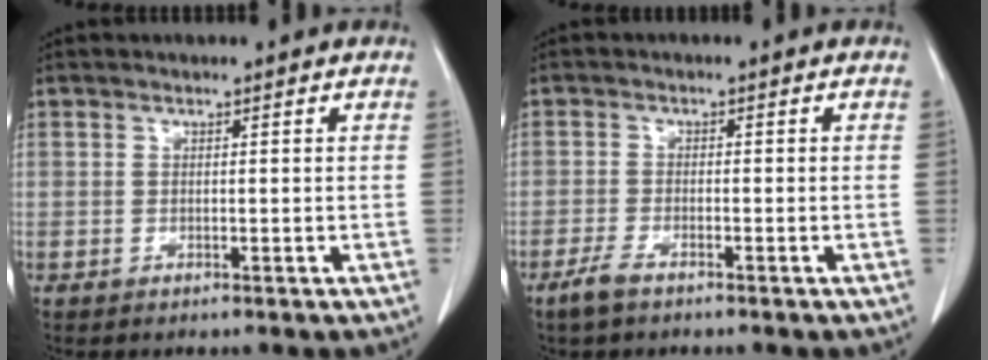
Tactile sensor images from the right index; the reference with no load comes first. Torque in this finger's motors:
{"motor_torque": [0.06, -0.09, 0.11, 0.01]}